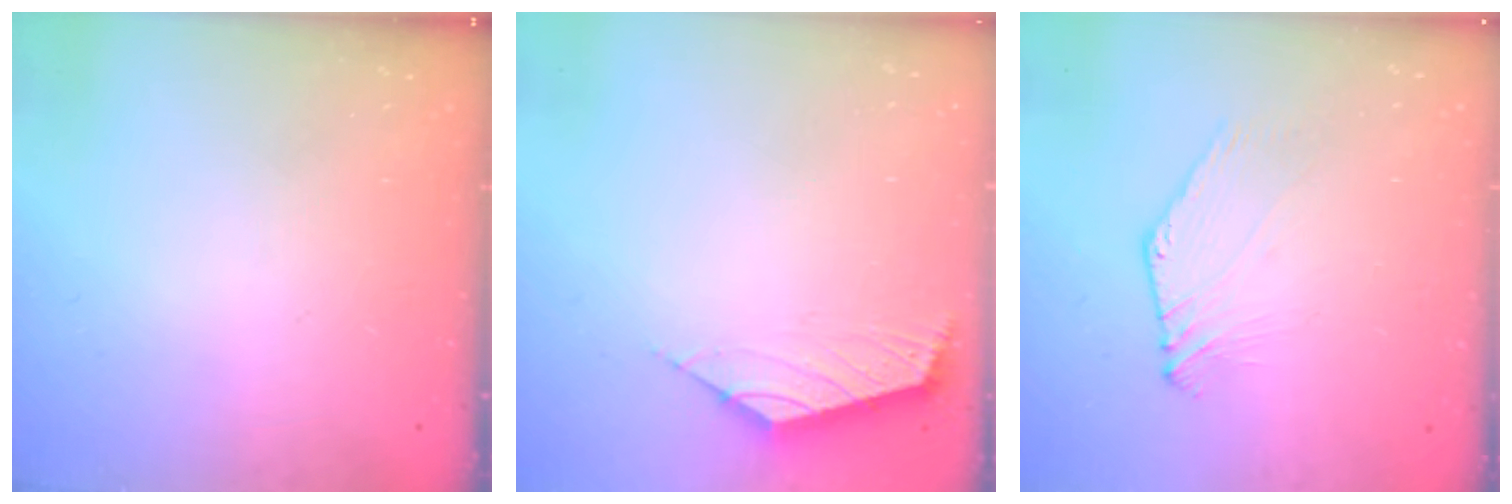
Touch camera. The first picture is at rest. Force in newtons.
{"total": 2.5, "press": 2.4, "slide": 0.7}
{"total": 0.0}